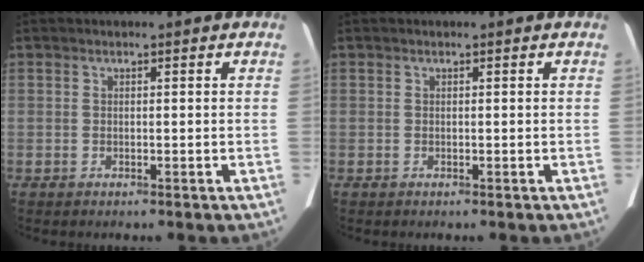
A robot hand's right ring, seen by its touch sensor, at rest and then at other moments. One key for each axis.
{"total": 0.0}